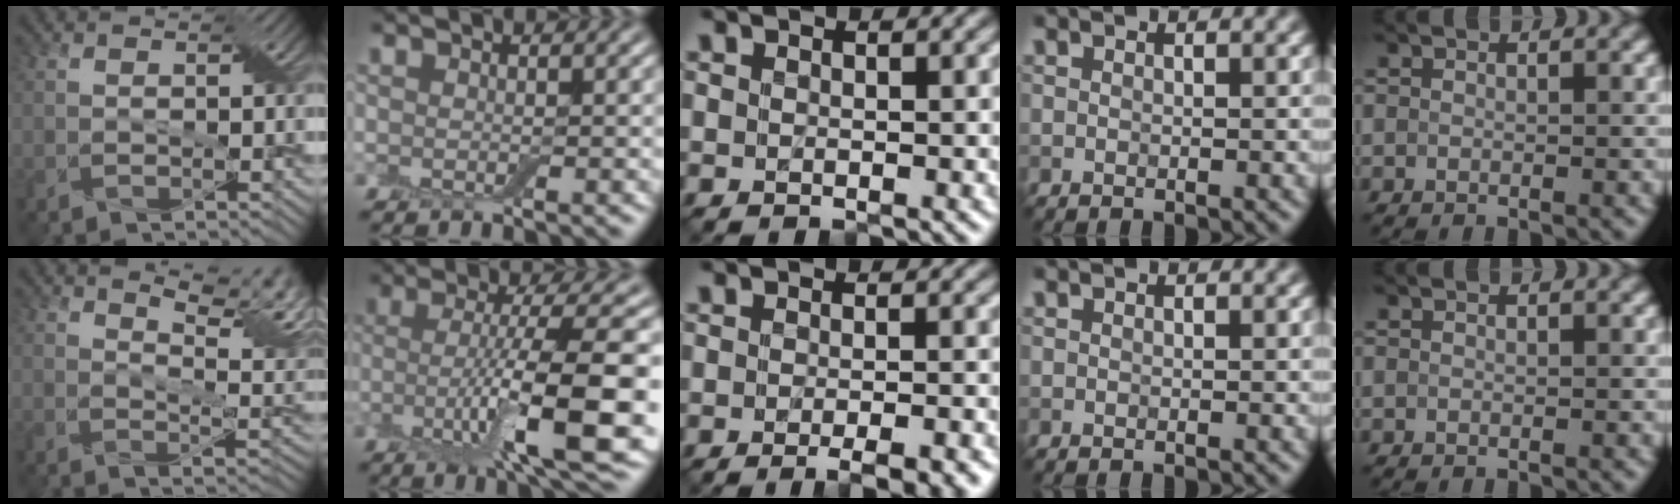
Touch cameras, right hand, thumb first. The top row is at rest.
{"thumb": {"total": 10.0, "force": [6.4, 3.0, 7.0], "torque": [-0.115, 0.002, 0.091]}, "index": {"total": 10.8, "force": [-2.5, 2.4, 10.2], "torque": [-0.159, -0.002, -0.038]}, "middle": {"total": 5.0, "force": [-2.8, 1.6, 3.9], "torque": [-0.033, 0.003, -0.024]}}